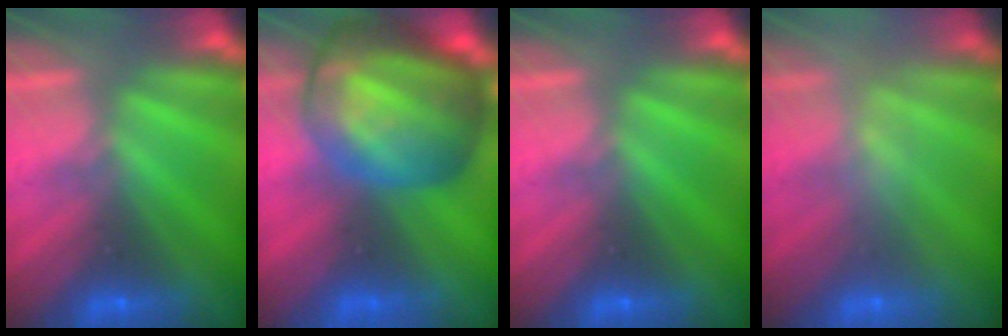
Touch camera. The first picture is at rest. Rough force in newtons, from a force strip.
{"total": 8.7}
{"total": 0.0}
{"total": 2.3}